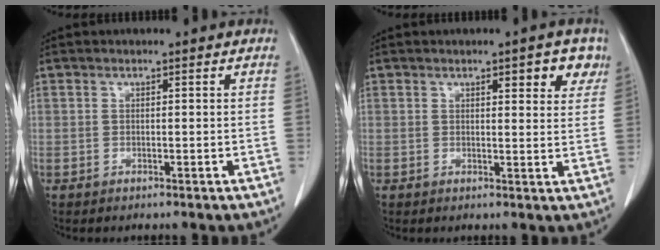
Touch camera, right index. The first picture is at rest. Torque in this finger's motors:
{"motor_torque": [0.30, 0.33, 0.07, 0.01]}